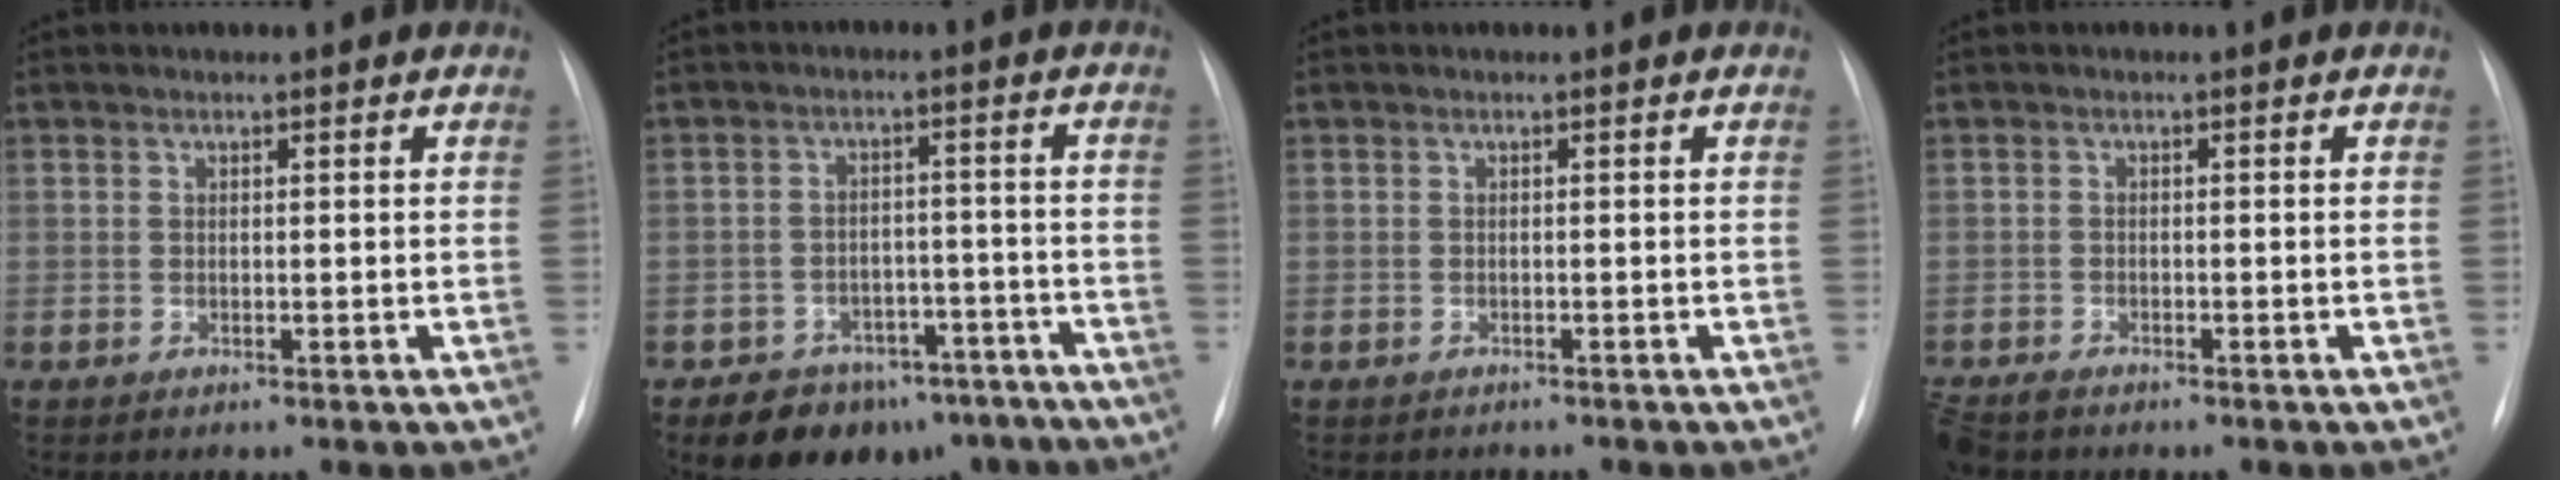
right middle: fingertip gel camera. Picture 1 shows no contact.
{"total": 12.2, "force": [-9.1, 6.9, 4.0], "torque": [-0.040, 0.029, -0.122]}
{"total": 1.7, "force": [-1.6, 0.5, 0.2], "torque": [-0.006, -0.003, -0.020]}
{"total": 3.7, "force": [-3.3, 1.2, 1.3], "torque": [-0.025, -0.010, -0.058]}